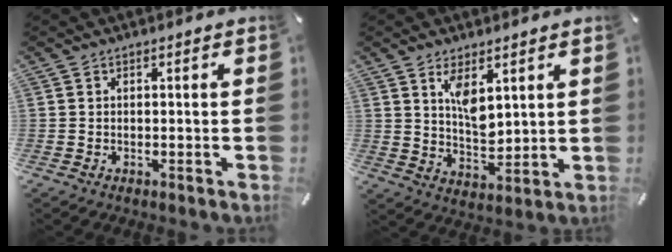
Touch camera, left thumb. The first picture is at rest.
{"total": 6.8, "force": [3.7, 3.7, 4.3], "torque": [-0.065, -0.021, 0.063]}